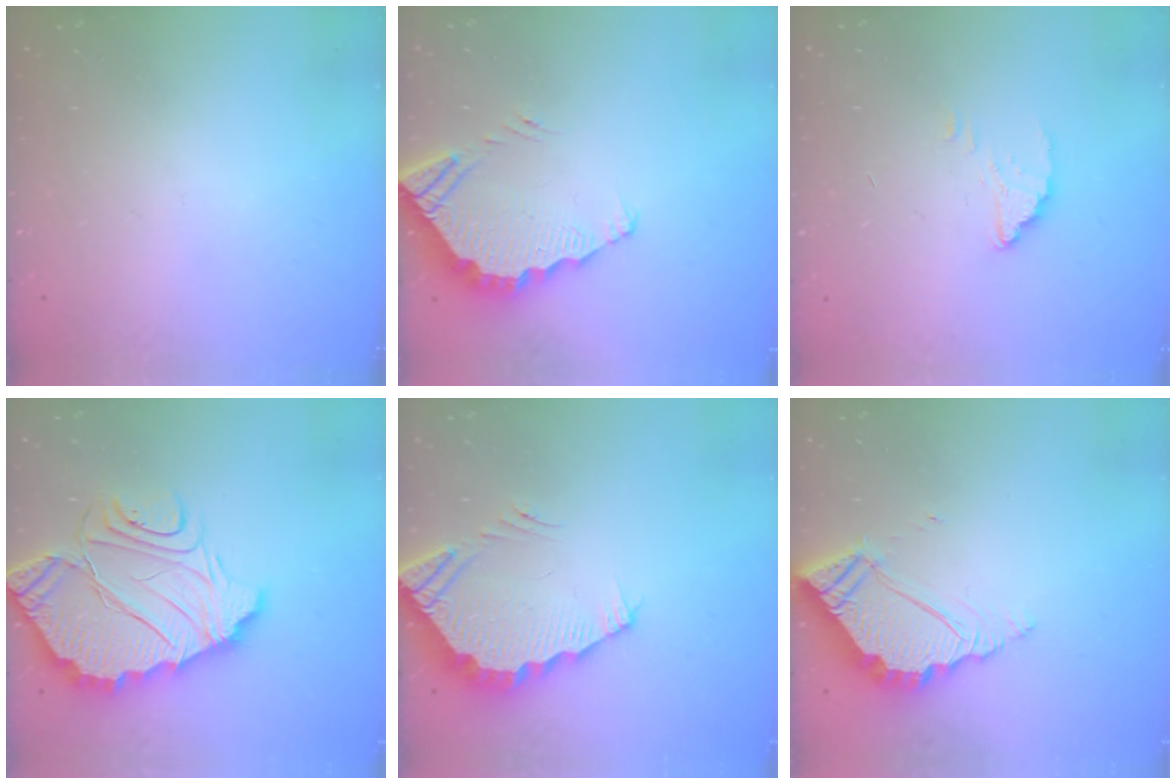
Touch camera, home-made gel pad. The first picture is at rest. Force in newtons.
{"total": 3.9, "press": 3.9, "slide": 0.3}
{"total": 2.0, "press": 2.0, "slide": 0.1}
{"total": 14.0, "press": 14.0, "slide": 1.0}
{"total": 3.7, "press": 3.6, "slide": 0.2}
{"total": 5.8, "press": 5.8, "slide": 0.4}